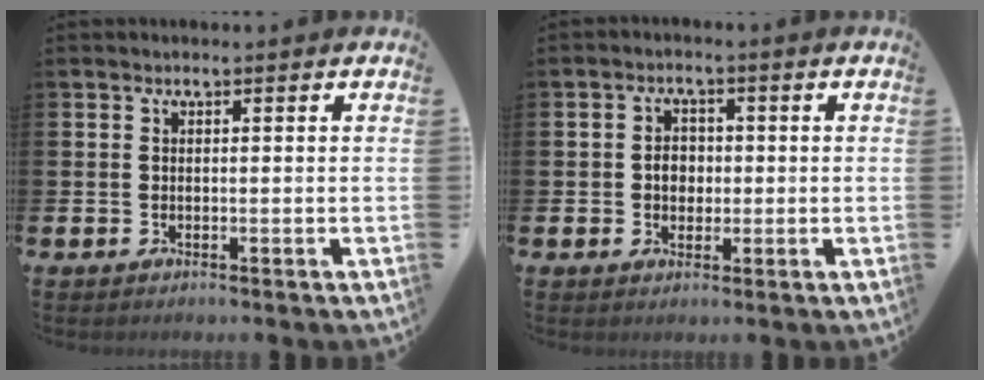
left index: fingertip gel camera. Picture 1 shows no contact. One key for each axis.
{"total": 2.9, "fx": -0.1, "fy": 2.4, "fz": 1.6, "tx": -0.011, "ty": -0.001, "tz": -0.011}